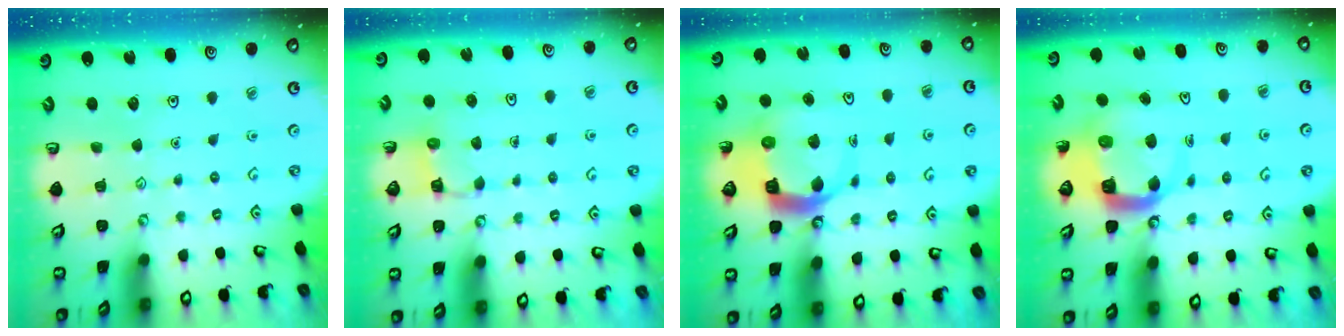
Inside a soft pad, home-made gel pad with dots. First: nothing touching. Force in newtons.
{"total": 2.9, "press": 2.9, "slide": 0.3}
{"total": 8.7, "press": 8.6, "slide": 1.2}
{"total": 8.0, "press": 7.9, "slide": 1.0}